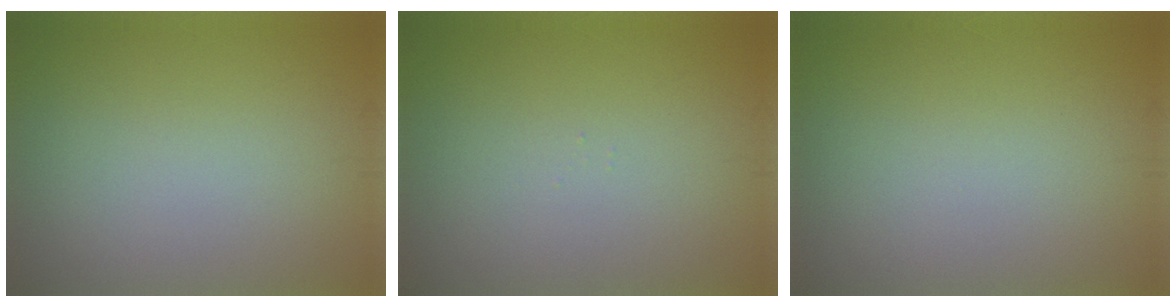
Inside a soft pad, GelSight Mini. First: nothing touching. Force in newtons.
{"total": 0.0}
{"total": 0.0}